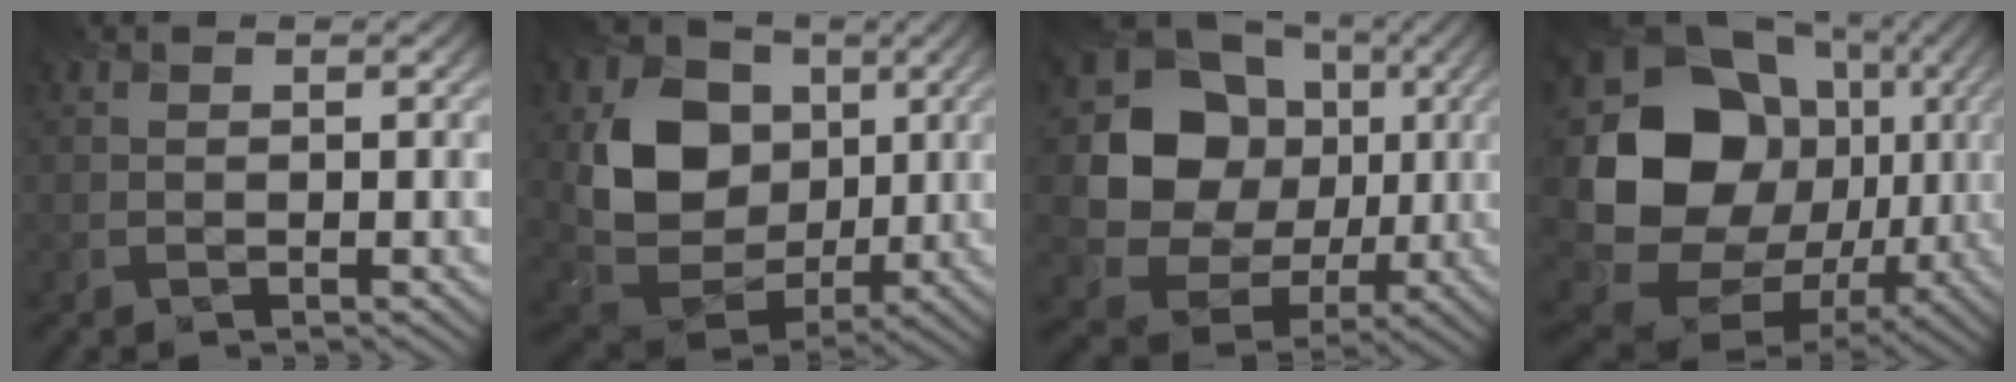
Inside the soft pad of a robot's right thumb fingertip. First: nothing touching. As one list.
[{"total": 12.8, "force": [2.6, 10.2, 7.2], "torque": [-0.156, -0.009, 0.043]}, {"total": 15.7, "force": [2.4, 13.9, 6.9], "torque": [-0.185, -0.001, 0.045]}, {"total": 20.7, "force": [0.7, 17.3, 11.4], "torque": [-0.257, -0.030, 0.035]}]